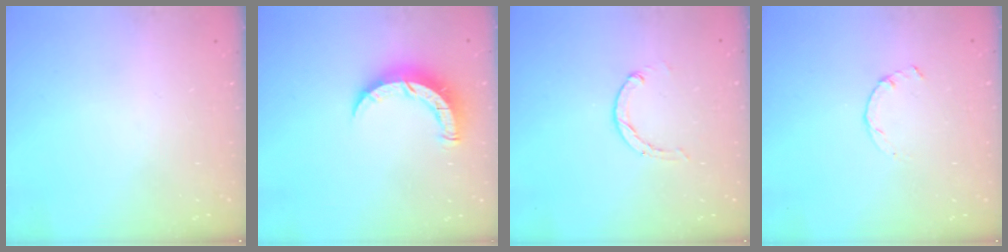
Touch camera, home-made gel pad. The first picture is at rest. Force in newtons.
{"total": 8.1, "press": 8.1, "slide": 0.5}
{"total": 0.8, "press": 0.8, "slide": 0.2}
{"total": 0.9, "press": 0.9, "slide": 0.3}